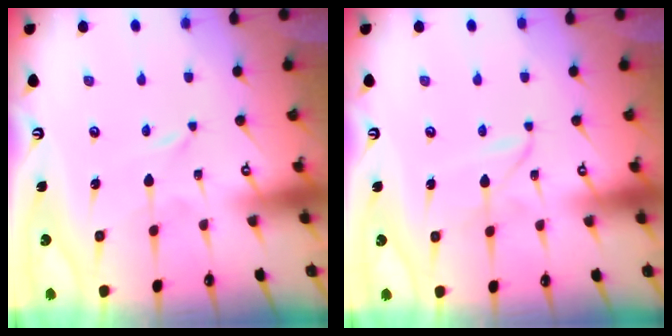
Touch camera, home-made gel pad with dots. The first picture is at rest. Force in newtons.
{"total": 2.1, "press": 2.1, "slide": 0.1}